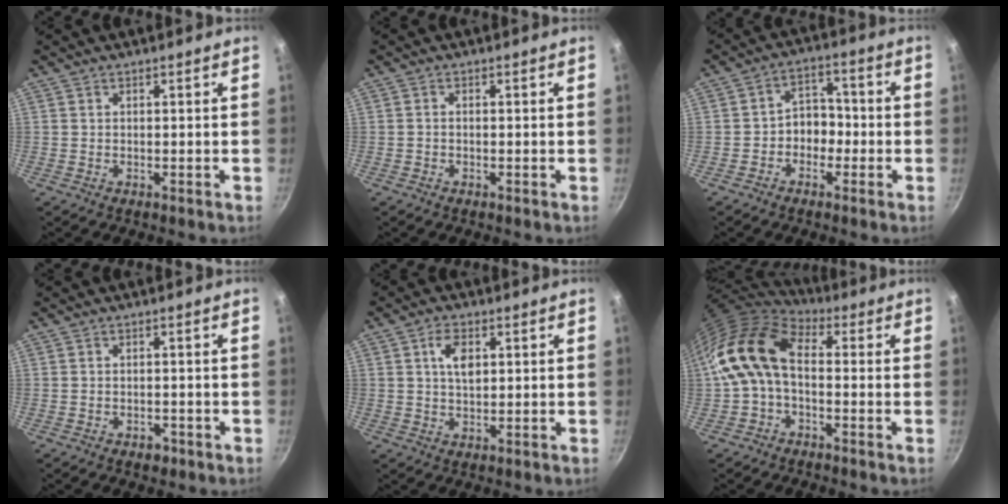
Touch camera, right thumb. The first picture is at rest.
{"total": 0.5, "force": [-0.2, 0.3, 0.3], "torque": [-0.004, 0.001, -0.008]}
{"total": 6.4, "force": [-1.6, 5.0, 3.7], "torque": [-0.024, 0.031, -0.040]}
{"total": 1.9, "force": [-1.2, 1.2, 0.9], "torque": [-0.011, 0.005, -0.015]}
{"total": 4.9, "force": [1.4, 2.8, 3.8], "torque": [-0.059, -0.002, 0.025]}
{"total": 14.4, "force": [0.0, 8.6, 11.5], "torque": [-0.228, 0.042, -0.013]}